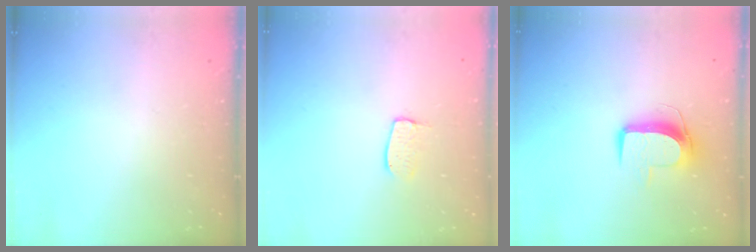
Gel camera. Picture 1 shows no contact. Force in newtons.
{"total": 6.5, "press": 6.5, "slide": 0.4}
{"total": 9.9, "press": 9.9, "slide": 0.6}